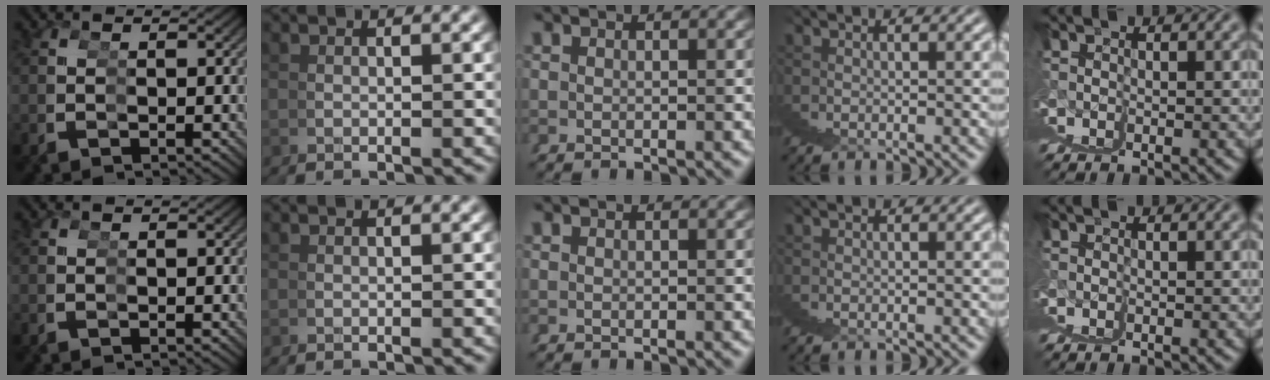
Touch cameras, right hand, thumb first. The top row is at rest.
{}